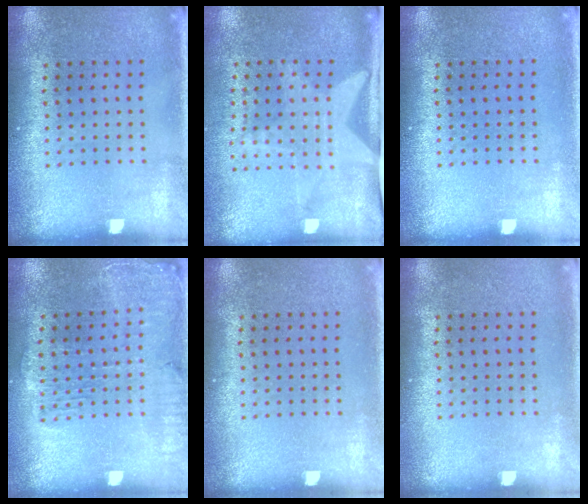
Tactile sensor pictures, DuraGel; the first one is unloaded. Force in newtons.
{"total": 1.7, "press": 1.5, "slide": 0.7}
{"total": 0.0}
{"total": 1.7, "press": 1.6, "slide": 0.5}
{"total": 0.0}
{"total": 0.0}